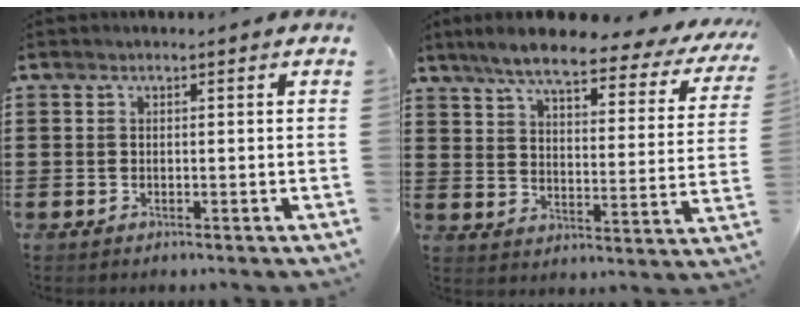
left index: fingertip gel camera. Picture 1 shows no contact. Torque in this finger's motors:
{"motor_torque": [1.79, -0.36, 0.51, 0.21]}